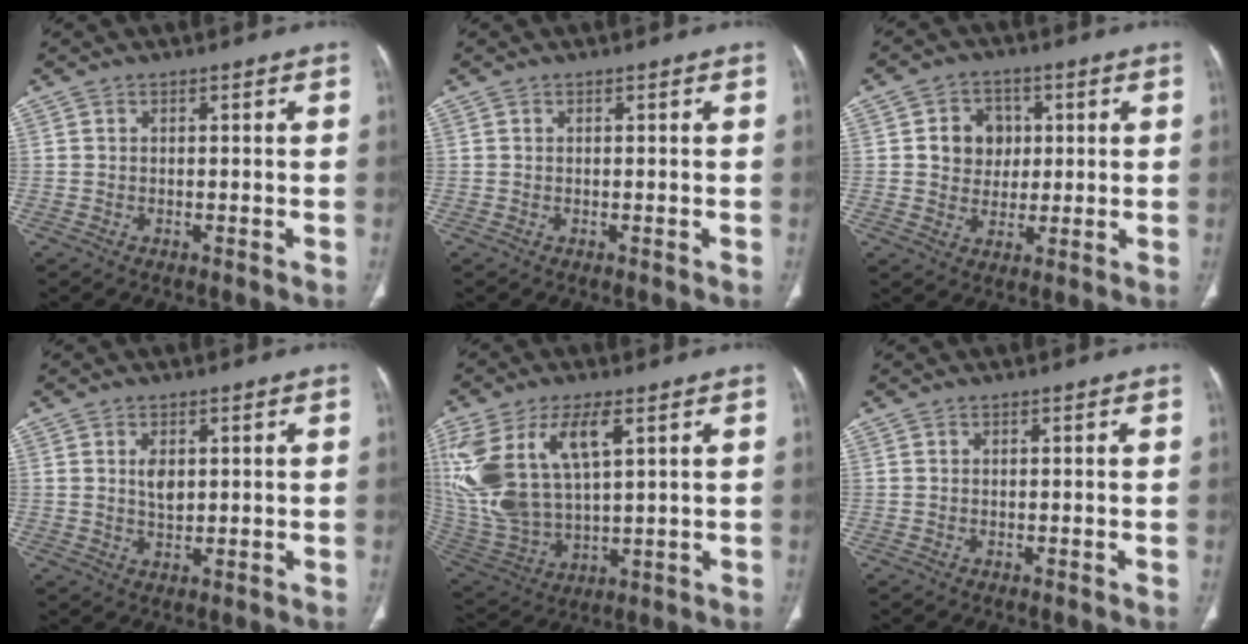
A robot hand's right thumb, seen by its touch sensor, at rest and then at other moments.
{"total": 0.0}
{"total": 7.6, "force": [1.4, 6.6, 3.5], "torque": [-0.014, 0.001, 0.023]}
{"total": 3.4, "force": [0.9, 1.9, 2.6], "torque": [-0.040, -0.008, 0.020]}
{"total": 20.1, "force": [6.9, 9.7, 16.2], "torque": [-0.348, -0.019, 0.144]}
{"total": 0.0}